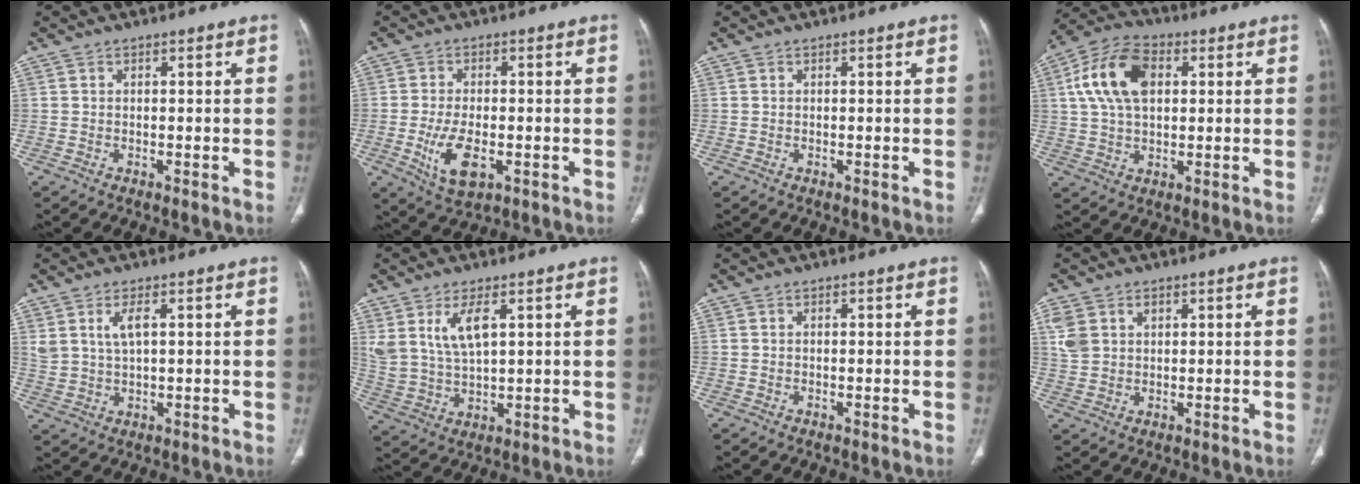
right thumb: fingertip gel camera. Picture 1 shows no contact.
{"total": 8.2, "force": [-2.3, 4.1, 6.8], "torque": [-0.130, -0.003, -0.031]}
{"total": 0.0}
{"total": 13.2, "force": [3.2, 8.0, 10.0], "torque": [-0.188, 0.016, 0.054]}
{"total": 4.5, "force": [1.8, 1.8, 3.7], "torque": [-0.075, -0.008, 0.044]}
{"total": 8.2, "force": [3.6, 3.4, 6.5], "torque": [-0.133, -0.016, 0.083]}
{"total": 0.0}
{"total": 5.3, "force": [2.1, 3.9, 2.9], "torque": [-0.050, 0.001, 0.050]}